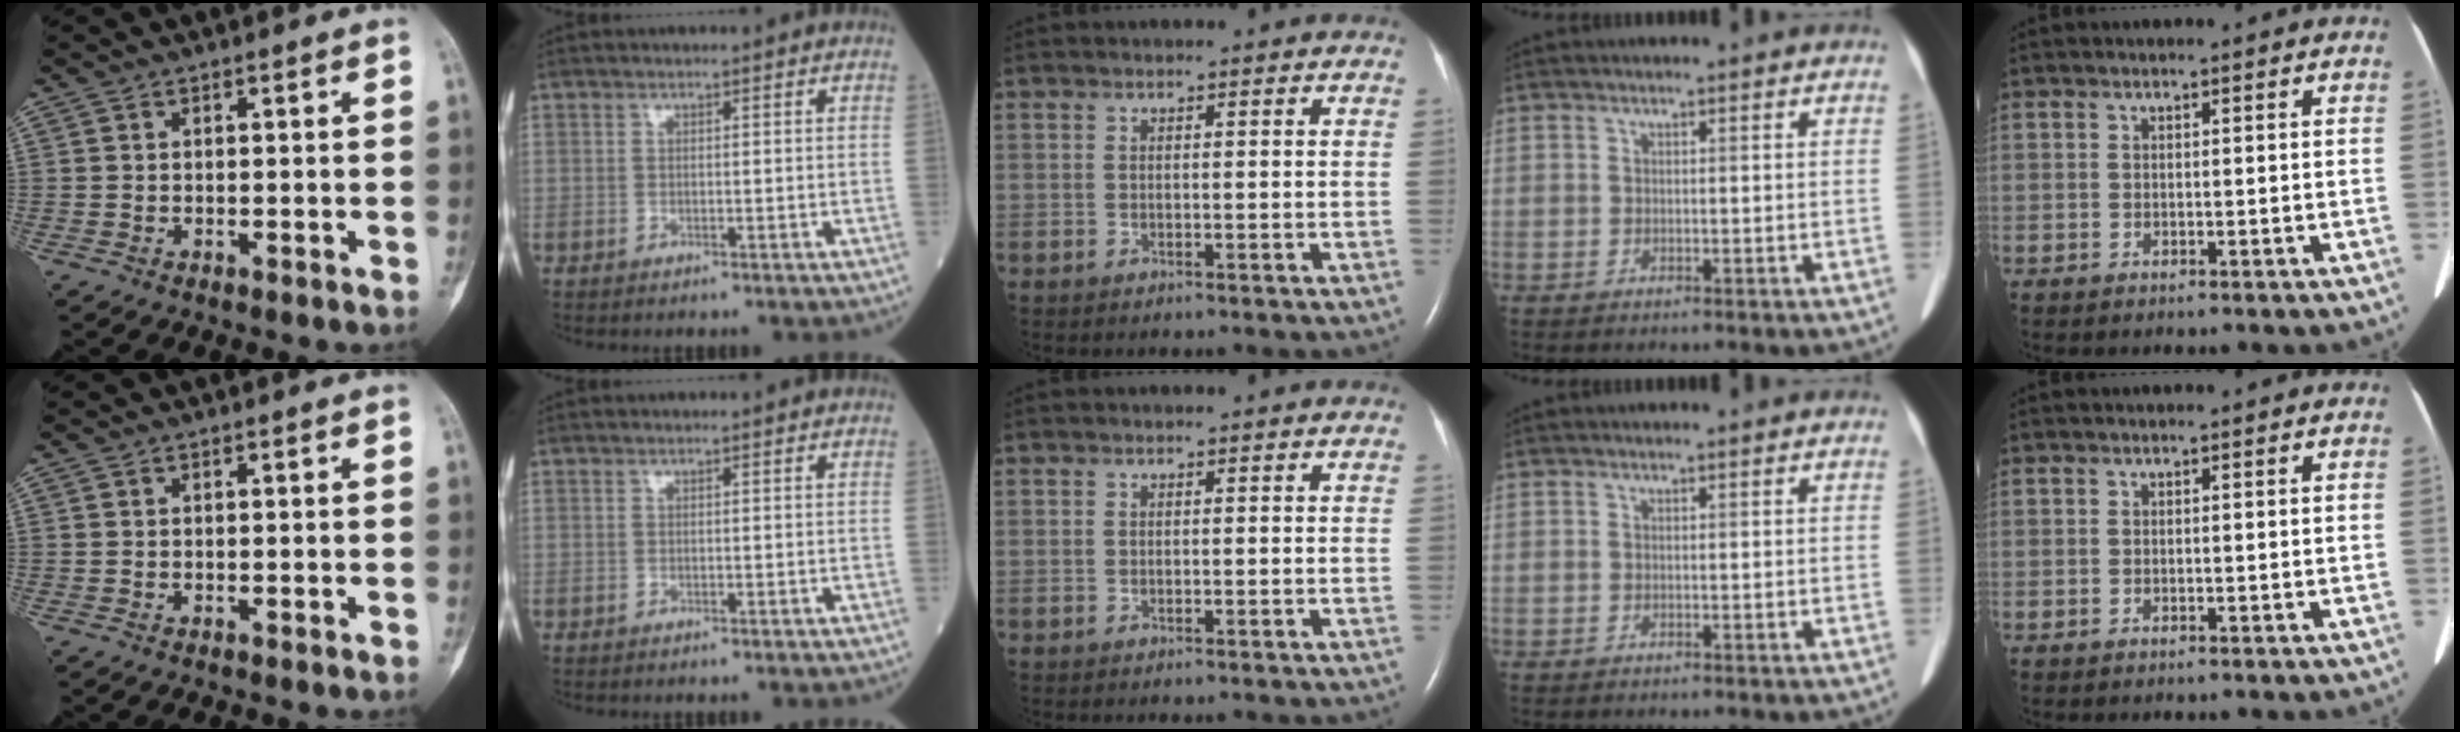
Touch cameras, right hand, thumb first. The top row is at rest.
{}